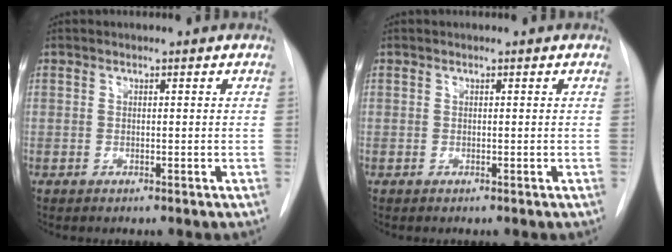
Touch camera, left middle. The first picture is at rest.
{"total": 0.0}